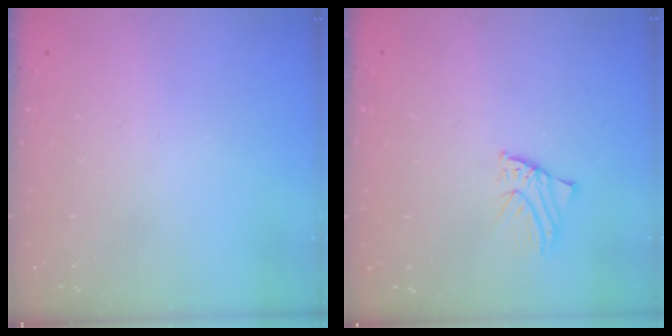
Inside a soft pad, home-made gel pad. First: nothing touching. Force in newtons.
{"total": 1.9, "press": 1.9, "slide": 0.0}